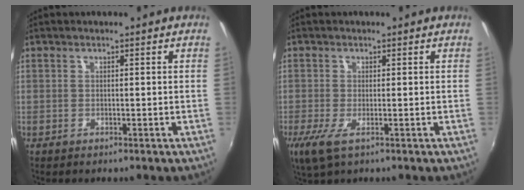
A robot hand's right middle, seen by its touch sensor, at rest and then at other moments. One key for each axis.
{"total": 4.0, "fx": -1.6, "fy": 1.0, "fz": 3.6, "tx": -0.076, "ty": -0.017, "tz": -0.028}